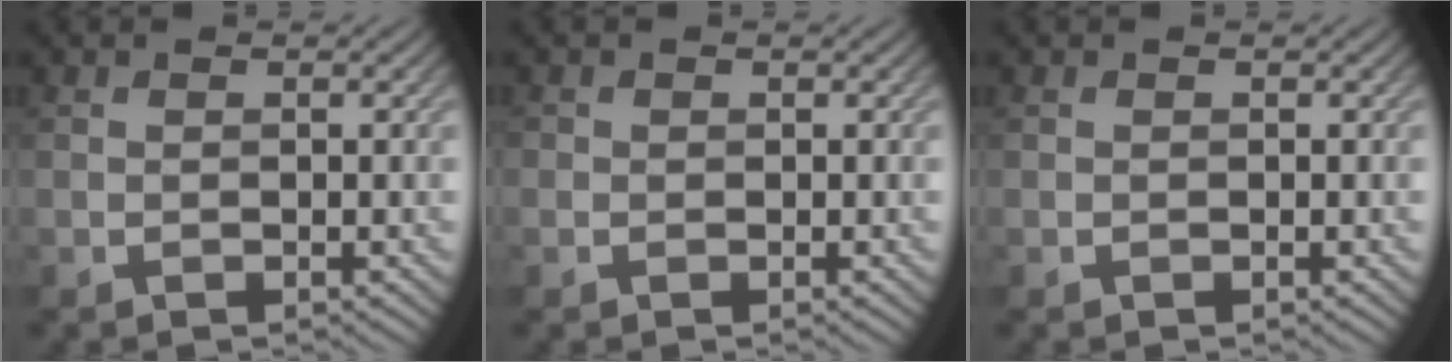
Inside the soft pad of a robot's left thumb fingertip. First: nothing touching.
{"total": 0.7, "force": [0.0, 0.6, 0.0], "torque": [0.004, -0.003, -0.004]}
{"total": 0.0}